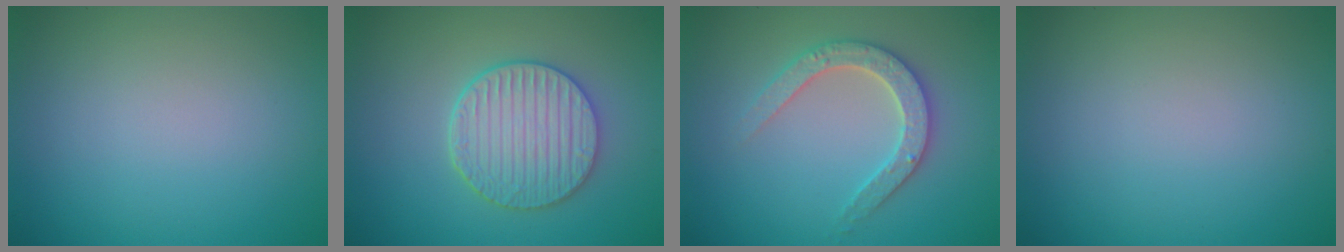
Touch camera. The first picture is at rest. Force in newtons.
{"total": 5.2, "press": 4.3, "slide": 2.9}
{"total": 3.8, "press": 3.7, "slide": 0.8}
{"total": 0.0}